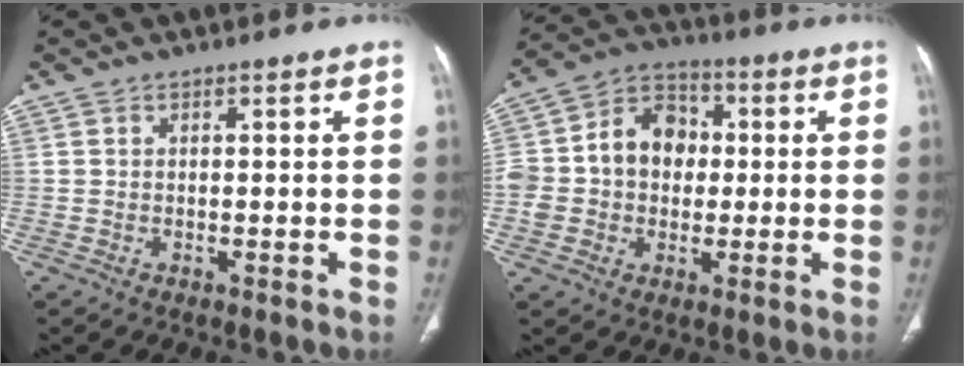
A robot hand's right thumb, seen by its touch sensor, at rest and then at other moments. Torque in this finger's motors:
{"motor_torque": [1.49, 1.28, 0.94, 0.31, 0.13]}